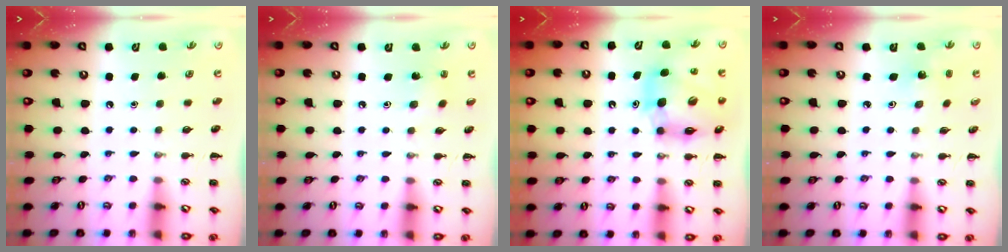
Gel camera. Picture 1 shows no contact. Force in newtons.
{"total": 2.0, "press": 1.8, "slide": 0.7}
{"total": 10.6, "press": 10.3, "slide": 2.6}
{"total": 1.6, "press": 1.5, "slide": 0.6}